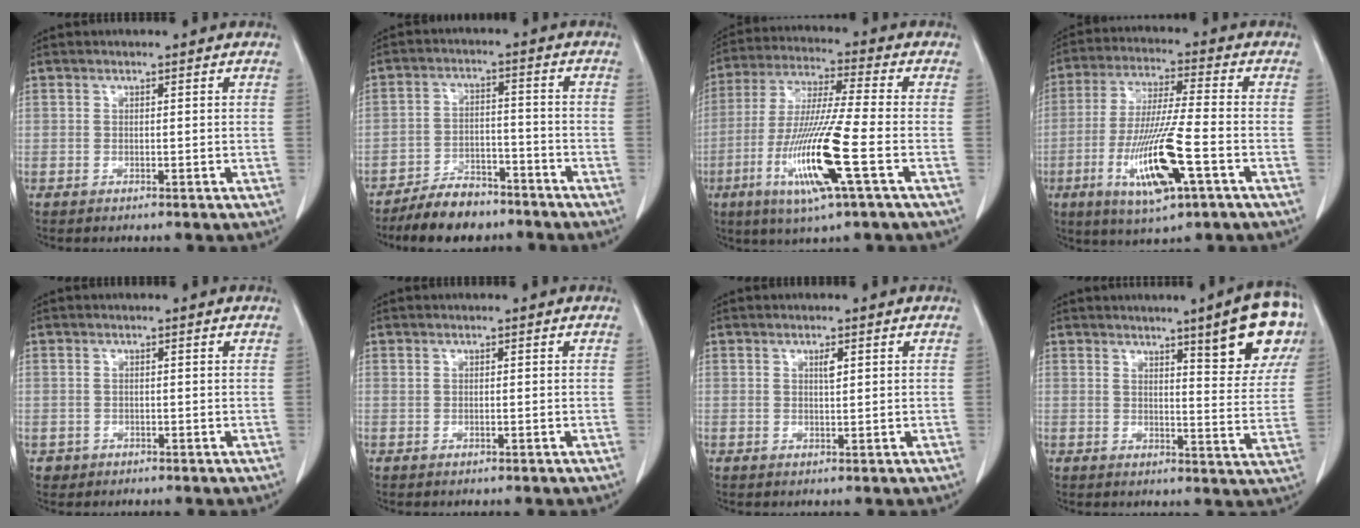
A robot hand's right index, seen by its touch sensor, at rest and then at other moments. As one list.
[{"total": 8.1, "force": [-7.0, 3.1, 2.9], "torque": [-0.049, -0.002, -0.121]}, {"total": 15.2, "force": [-5.1, -0.2, 14.3], "torque": [-0.293, -0.022, -0.098]}, {"total": 13.9, "force": [-4.8, 1.1, 13.0], "torque": [-0.257, -0.020, -0.082]}, {"total": 1.2, "force": [-0.4, 1.1, -0.1], "torque": [0.003, 0.005, -0.008]}, {"total": 0.0}, {"total": 1.2, "force": [0.5, 0.2, 1.1], "torque": [-0.023, -0.002, 0.009]}, {"total": 12.2, "force": [6.8, 1.1, 10.0], "torque": [-0.122, -0.011, 0.069]}]